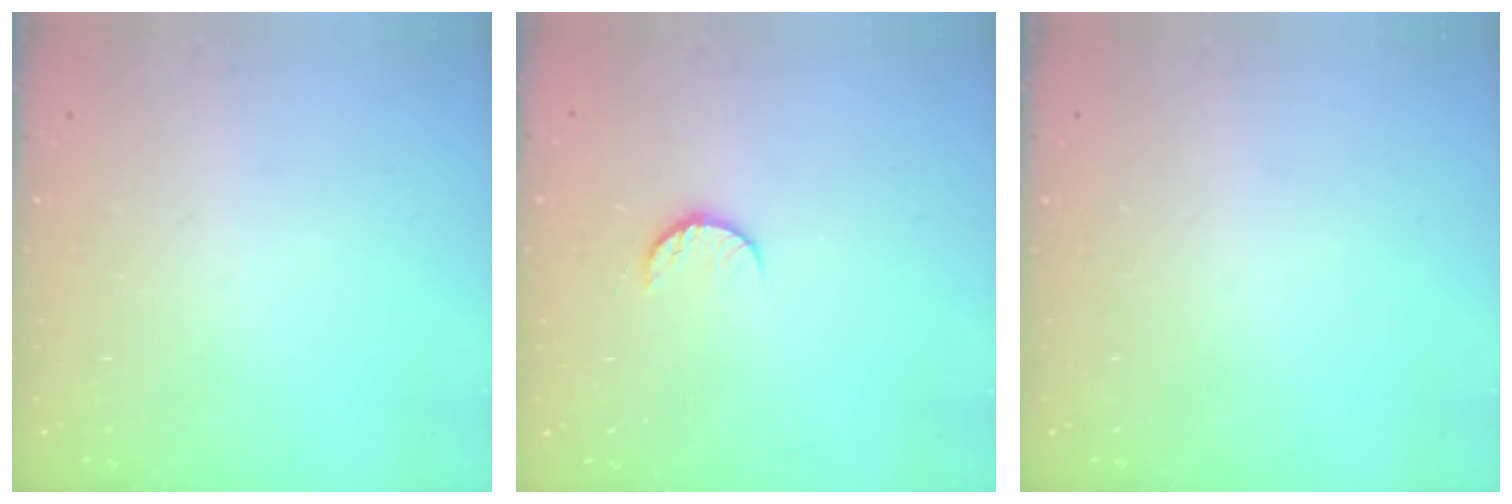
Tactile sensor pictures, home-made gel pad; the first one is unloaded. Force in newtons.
{"total": 6.5, "press": 6.5, "slide": 0.7}
{"total": 0.0}